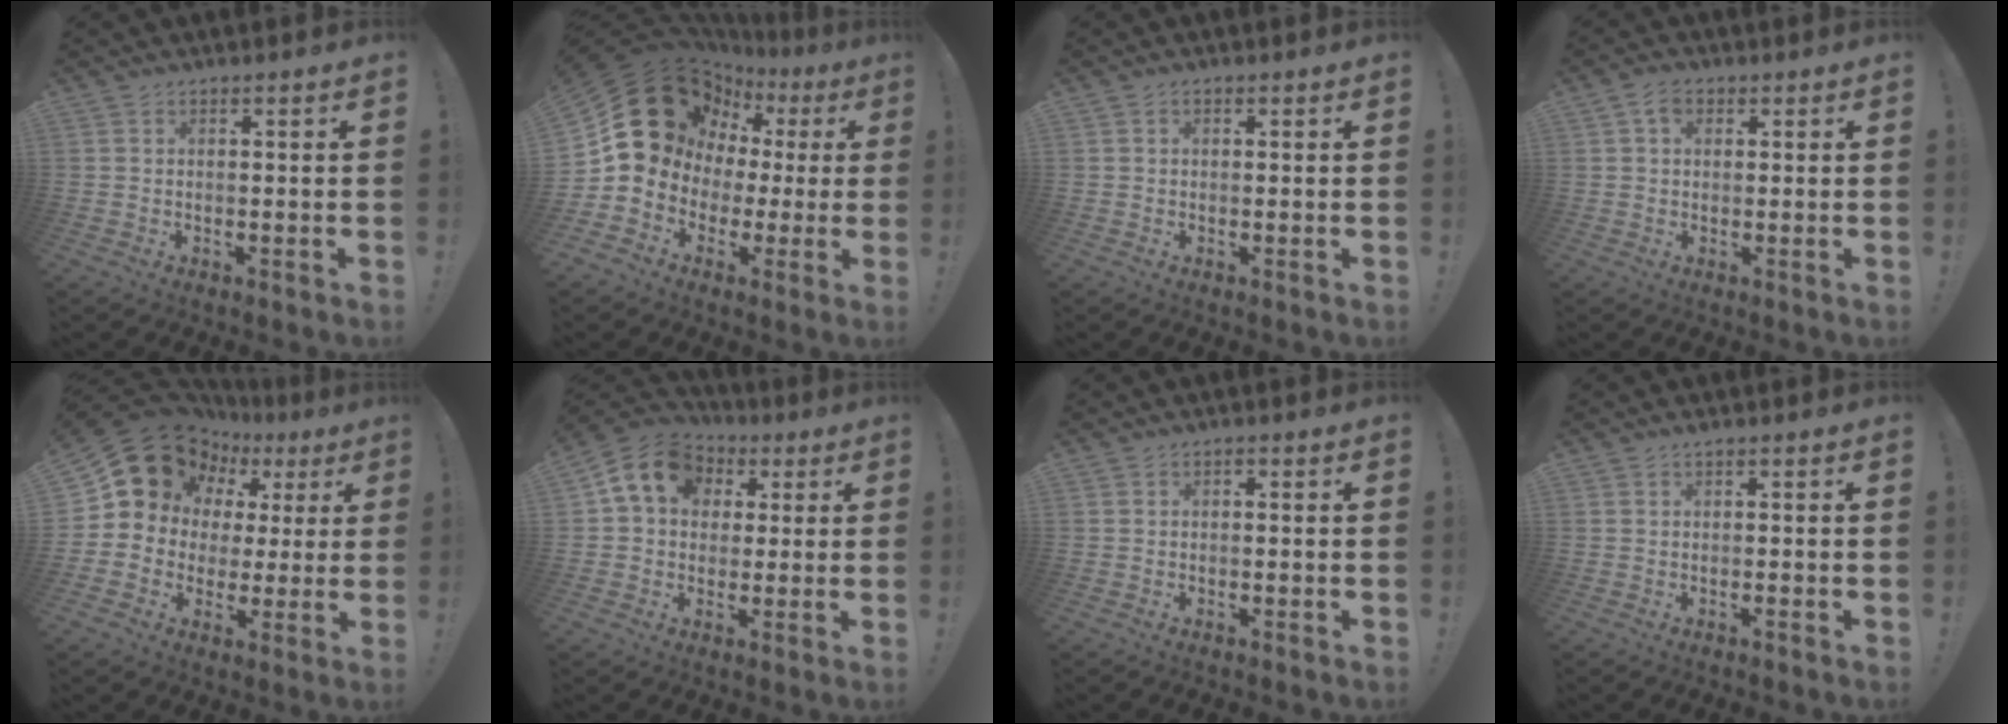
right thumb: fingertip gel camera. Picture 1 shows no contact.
{"total": 19.4, "force": [6.9, 15.3, 9.7], "torque": [-0.130, -0.049, 0.162]}
{"total": 0.5, "force": [0.0, 0.5, 0.3], "torque": [-0.002, 0.001, 0.000]}
{"total": 3.9, "force": [1.4, 2.6, 2.5], "torque": [-0.036, 0.002, 0.024]}
{"total": 15.1, "force": [8.7, 11.1, 5.3], "torque": [-0.088, -0.056, 0.180]}
{"total": 12.1, "force": [3.8, 9.7, 6.2], "torque": [-0.093, -0.004, 0.078]}
{"total": 0.6, "force": [-0.5, 0.3, 0.2], "torque": [-0.003, 0.001, -0.009]}
{"total": 0.8, "force": [-0.3, -0.2, 0.8], "torque": [-0.013, -0.001, -0.006]}